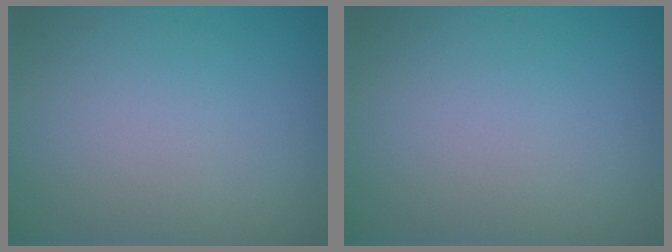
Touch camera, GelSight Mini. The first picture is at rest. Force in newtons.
{"total": 0.0}